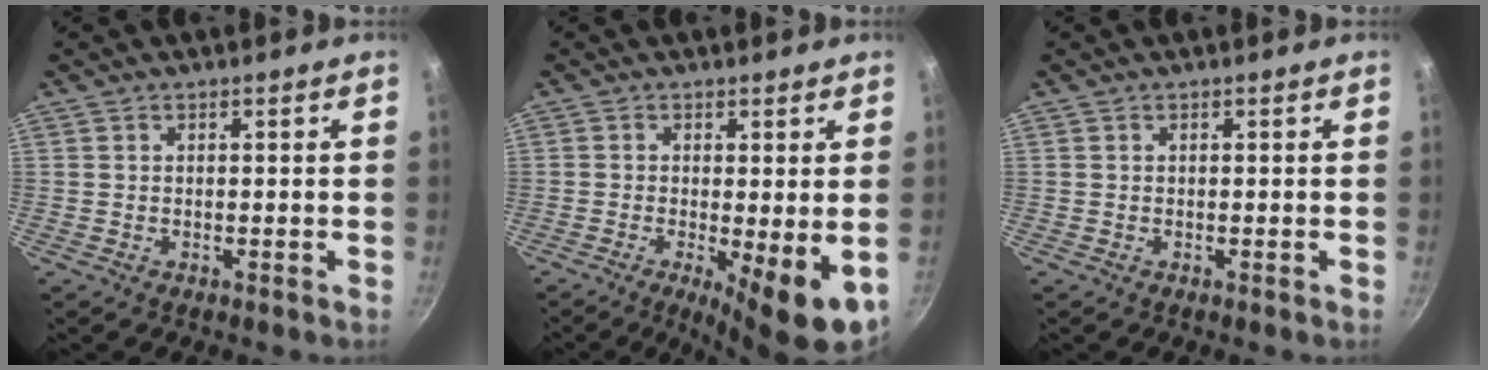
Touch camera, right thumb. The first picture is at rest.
{"total": 8.9, "force": [-1.8, 2.3, 8.4], "torque": [-0.115, -0.011, -0.019]}
{"total": 0.0}